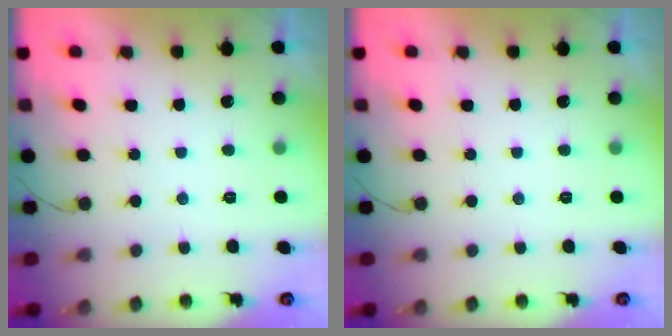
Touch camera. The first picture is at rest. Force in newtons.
{"total": 0.0}